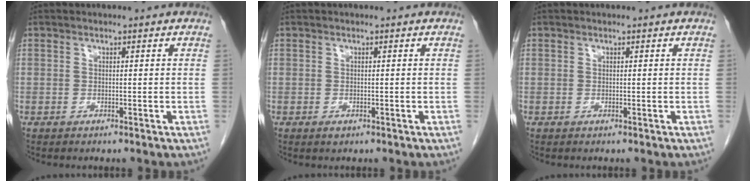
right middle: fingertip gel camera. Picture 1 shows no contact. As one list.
[{"total": 0.6, "force": [-0.3, 0.4, 0.4], "torque": [-0.008, 0.000, -0.002]}, {"total": 0.0}]